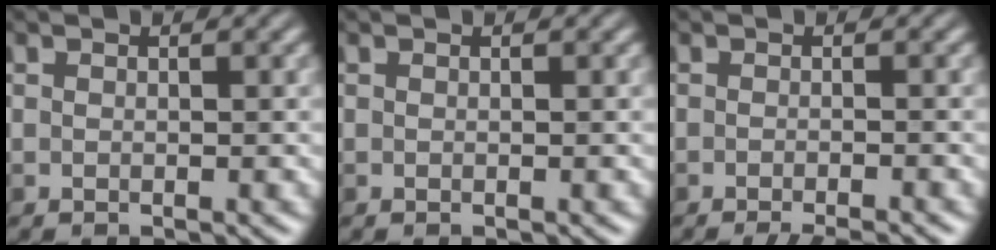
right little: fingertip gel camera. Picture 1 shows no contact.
{"total": 0.0}
{"total": 3.1, "force": [-2.3, 0.5, 2.0], "torque": [-0.025, 0.000, -0.036]}